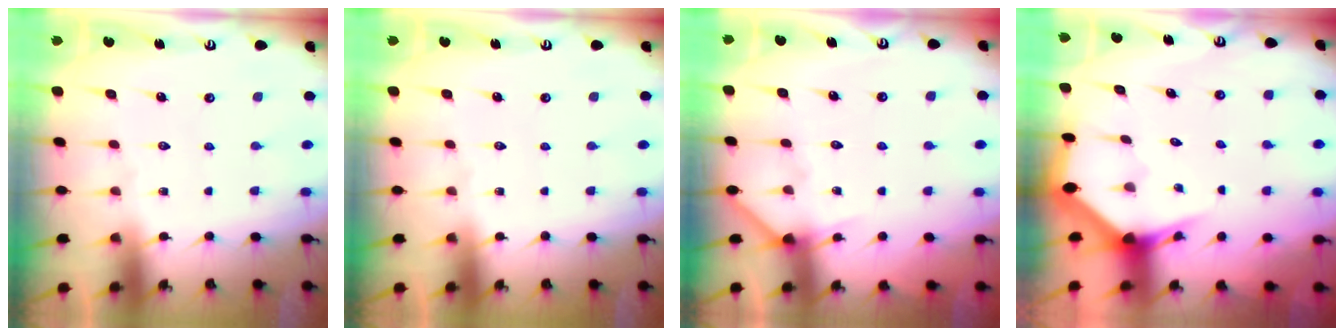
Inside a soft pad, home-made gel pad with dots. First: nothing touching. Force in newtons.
{"total": 0.0}
{"total": 5.7, "press": 5.6, "slide": 0.4}
{"total": 3.0, "press": 2.9, "slide": 0.5}